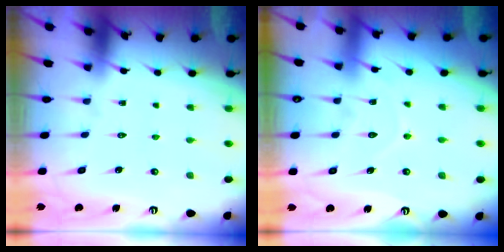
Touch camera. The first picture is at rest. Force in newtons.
{"total": 7.7, "press": 7.6, "slide": 0.7}